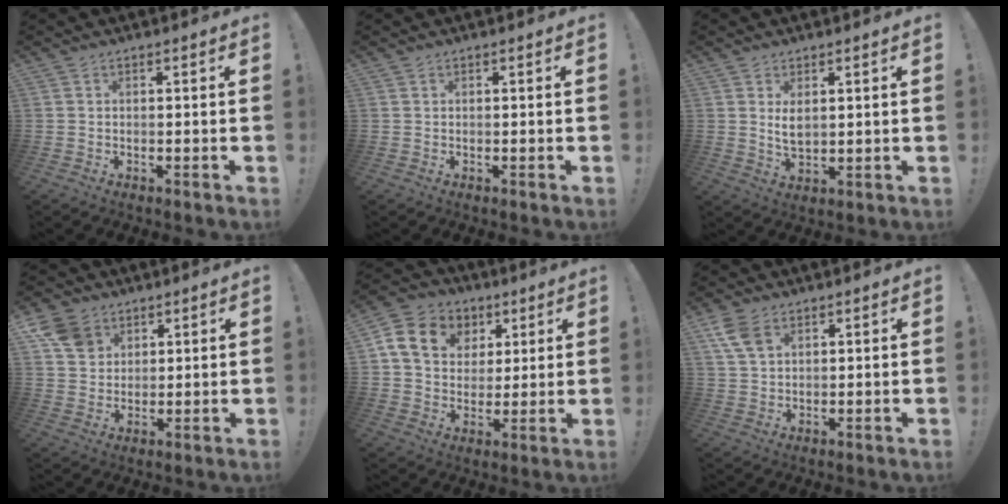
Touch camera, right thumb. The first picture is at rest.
{"total": 0.0}
{"total": 4.3, "force": [1.3, 2.3, 3.4], "torque": [-0.059, -0.010, 0.021]}
{"total": 9.0, "force": [4.7, 6.9, 3.3], "torque": [-0.049, -0.020, 0.097]}
{"total": 14.4, "force": [5.5, 11.3, 7.1], "torque": [-0.111, -0.011, 0.111]}
{"total": 7.1, "force": [3.6, 4.3, 4.4], "torque": [-0.081, -0.011, 0.071]}